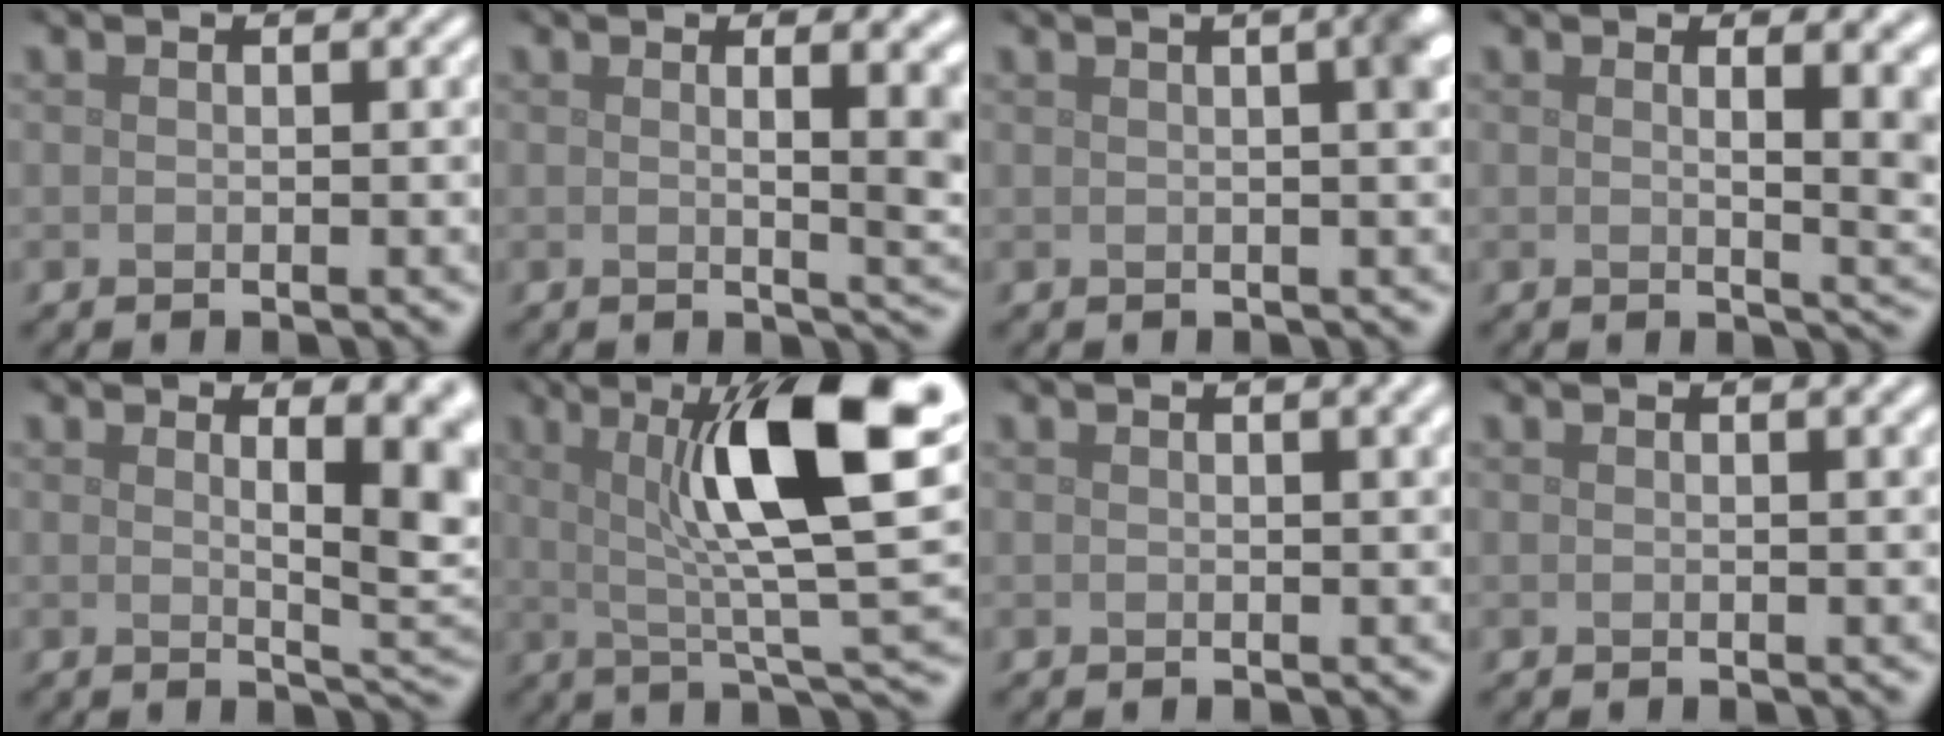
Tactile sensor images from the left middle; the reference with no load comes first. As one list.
[{"total": 6.5, "force": [1.0, 2.1, 6.1], "torque": [-0.052, 0.001, 0.014]}, {"total": 6.5, "force": [1.7, 3.0, 5.5], "torque": [-0.016, 0.042, -0.008]}, {"total": 7.3, "force": [1.5, 3.0, 6.6], "torque": [-0.040, 0.005, 0.017]}, {"total": 8.0, "force": [1.9, 2.7, 7.3], "torque": [-0.067, 0.000, 0.028]}, {"total": 13.3, "force": [3.7, 3.2, 12.4], "torque": [-0.183, 0.011, 0.057]}, {"total": 2.6, "force": [1.2, 0.9, 2.1], "torque": [-0.017, 0.005, 0.016]}, {"total": 1.5, "force": [0.9, 0.4, 1.1], "torque": [-0.010, 0.005, 0.010]}]